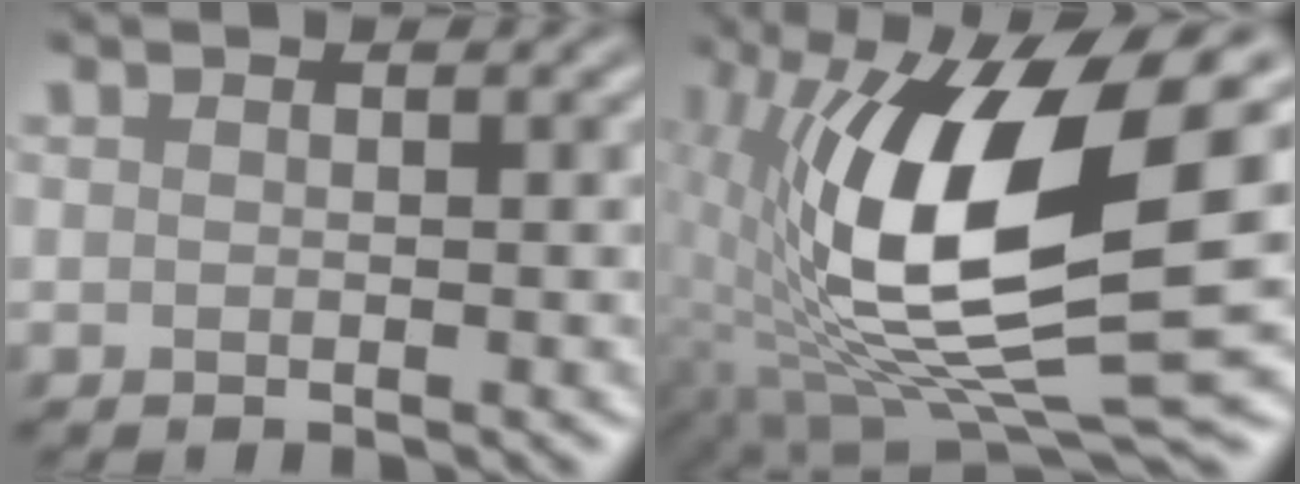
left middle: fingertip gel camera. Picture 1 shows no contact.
{"total": 13.8, "force": [1.4, 4.5, 13.0], "torque": [-0.240, -0.010, 0.024]}